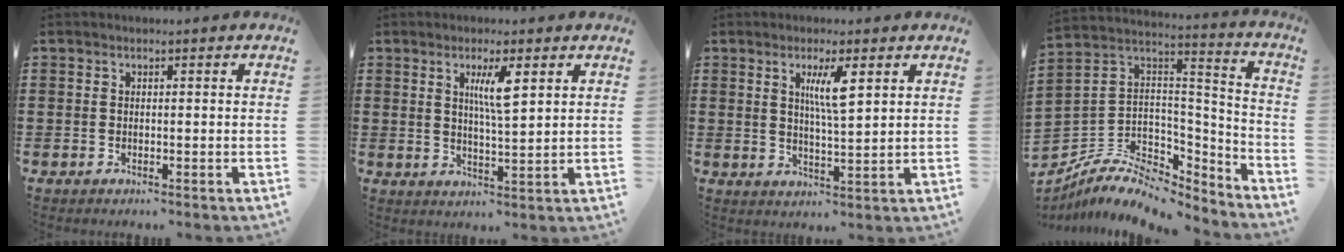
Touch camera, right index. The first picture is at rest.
{"total": 4.9, "force": [2.0, 0.9, 4.4], "torque": [-0.085, 0.002, 0.029]}
{"total": 5.0, "force": [2.1, 0.9, 4.5], "torque": [-0.087, 0.002, 0.031]}
{"total": 8.5, "force": [-6.1, 4.5, 3.8], "torque": [-0.083, 0.002, -0.113]}